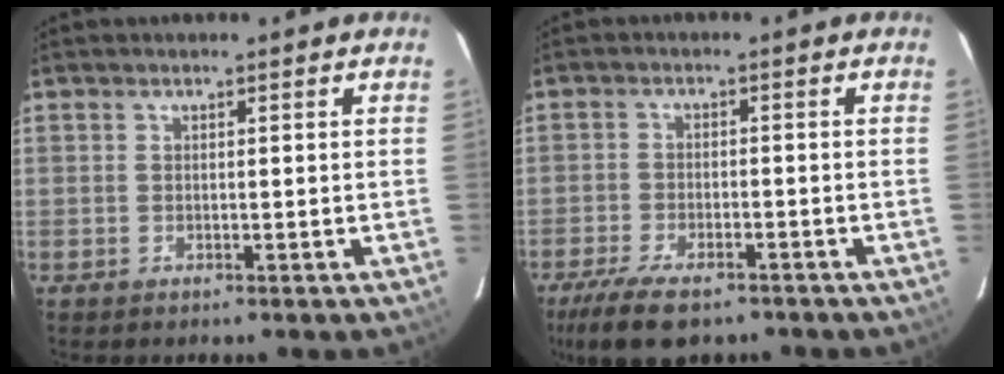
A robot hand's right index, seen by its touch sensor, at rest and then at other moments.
{"total": 11.0, "force": [-8.1, 4.1, 6.2], "torque": [-0.150, -0.028, -0.141]}